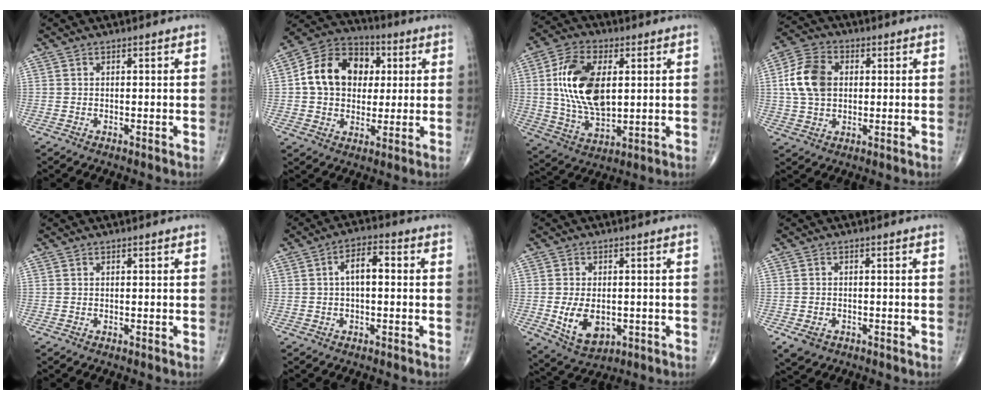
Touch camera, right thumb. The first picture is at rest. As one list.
[{"total": 15.4, "force": [2.4, 11.8, 9.7], "torque": [-0.132, 0.018, 0.033]}, {"total": 16.6, "force": [2.6, 9.1, 13.6], "torque": [-0.254, -0.007, 0.052]}, {"total": 10.4, "force": [1.3, 7.4, 7.3], "torque": [-0.133, 0.012, 0.021]}, {"total": 0.0}, {"total": 5.6, "force": [0.4, 2.6, 4.9], "torque": [-0.081, 0.022, -0.001]}, {"total": 8.5, "force": [-1.5, 5.4, 6.4], "torque": [-0.098, -0.007, -0.010]}, {"total": 3.3, "force": [-1.6, 2.4, 1.5], "torque": [-0.023, 0.003, -0.020]}]